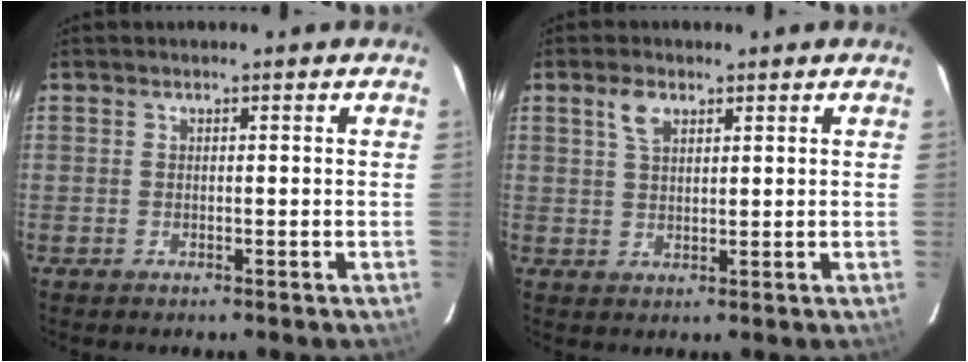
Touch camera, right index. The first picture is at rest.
{"total": 3.7, "force": [2.0, 2.0, 2.3], "torque": [-0.044, 0.007, 0.039]}